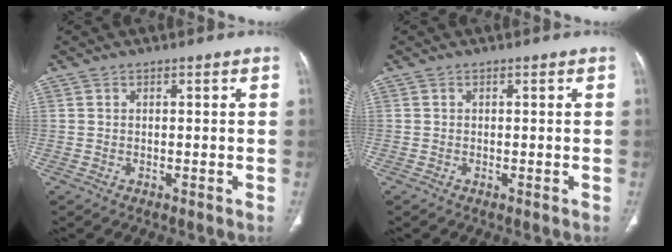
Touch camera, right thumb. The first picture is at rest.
{"total": 0.0}